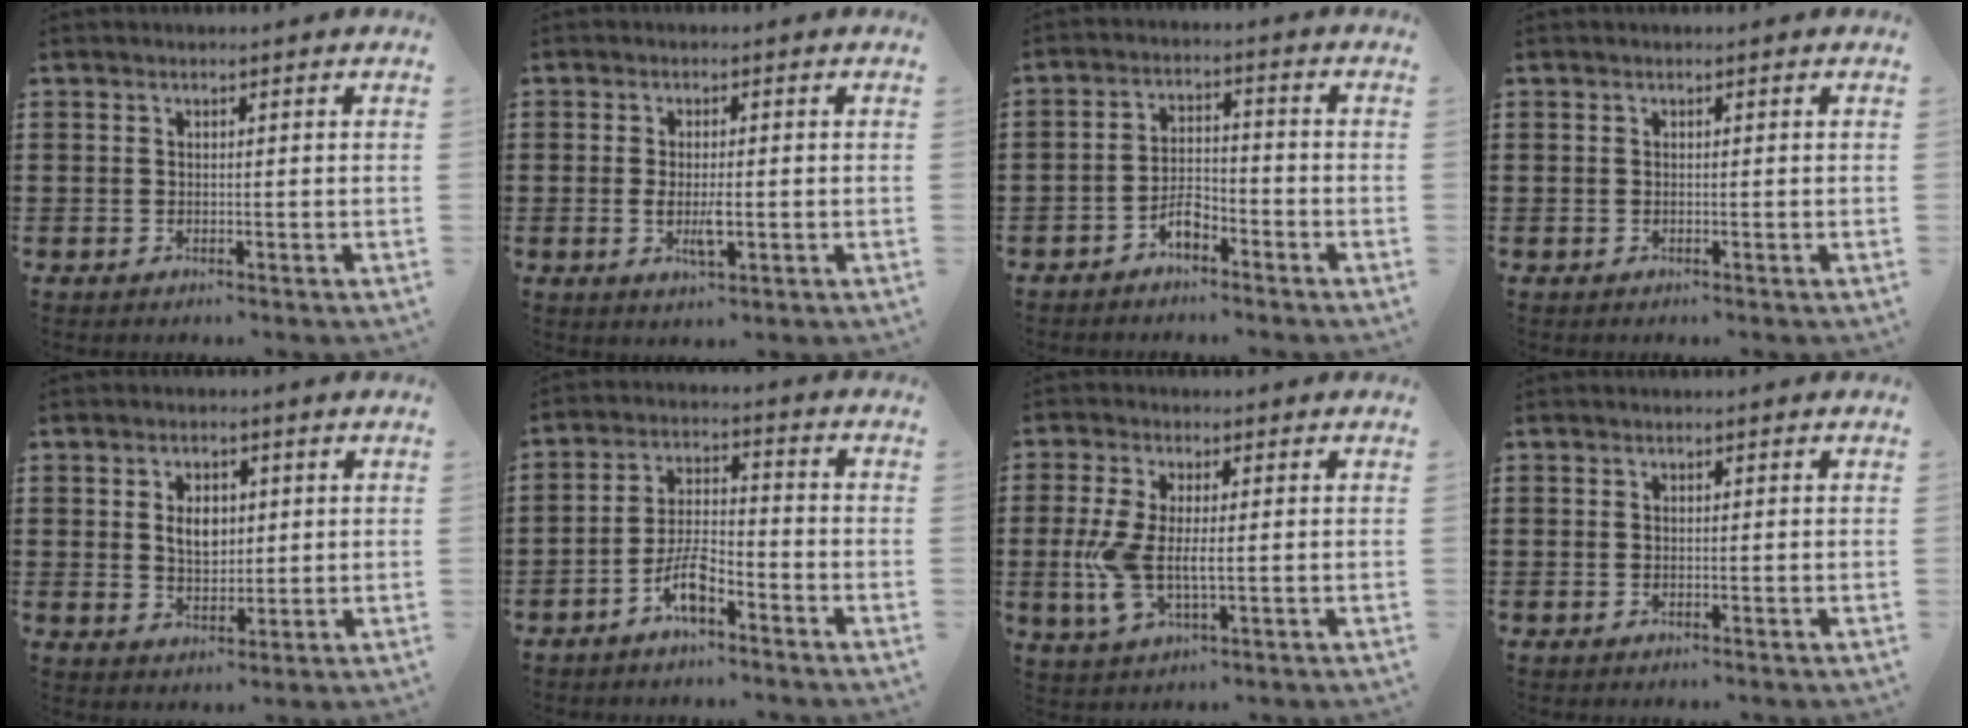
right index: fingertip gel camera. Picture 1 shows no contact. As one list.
[{"total": 4.0, "force": [-0.7, 1.2, 3.8], "torque": [-0.071, -0.003, -0.014]}, {"total": 4.3, "force": [-2.9, 1.8, 2.7], "torque": [-0.054, 0.008, -0.058]}, {"total": 0.0}, {"total": 4.5, "force": [0.8, 3.0, 3.3], "torque": [-0.056, 0.005, 0.009]}, {"total": 6.4, "force": [-3.9, 2.2, 4.6], "torque": [-0.102, 0.004, -0.077]}, {"total": 6.9, "force": [-0.4, 3.0, 6.2], "torque": [-0.154, -0.010, -0.016]}, {"total": 0.0}]